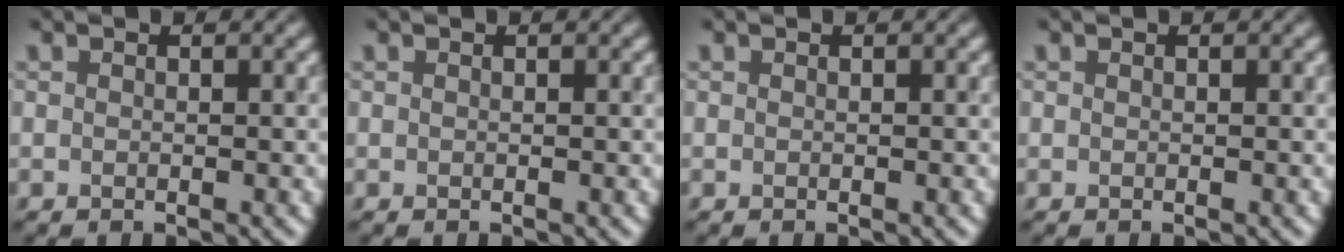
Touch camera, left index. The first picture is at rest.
{"total": 0.0}
{"total": 0.0}
{"total": 0.0}